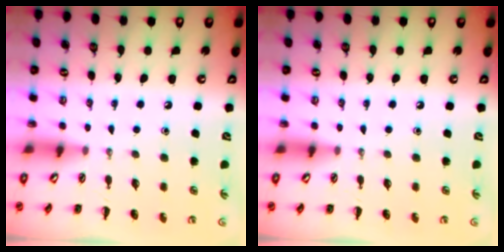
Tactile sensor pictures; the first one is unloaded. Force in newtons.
{"total": 0.0}